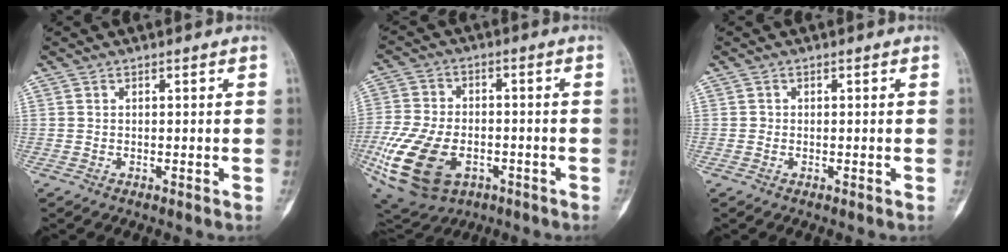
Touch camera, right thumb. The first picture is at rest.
{"total": 19.5, "force": [-6.2, 12.3, 13.7], "torque": [-0.291, 0.003, -0.094]}
{"total": 0.5, "force": [-0.1, 0.5, 0.1], "torque": [0.004, 0.003, -0.004]}